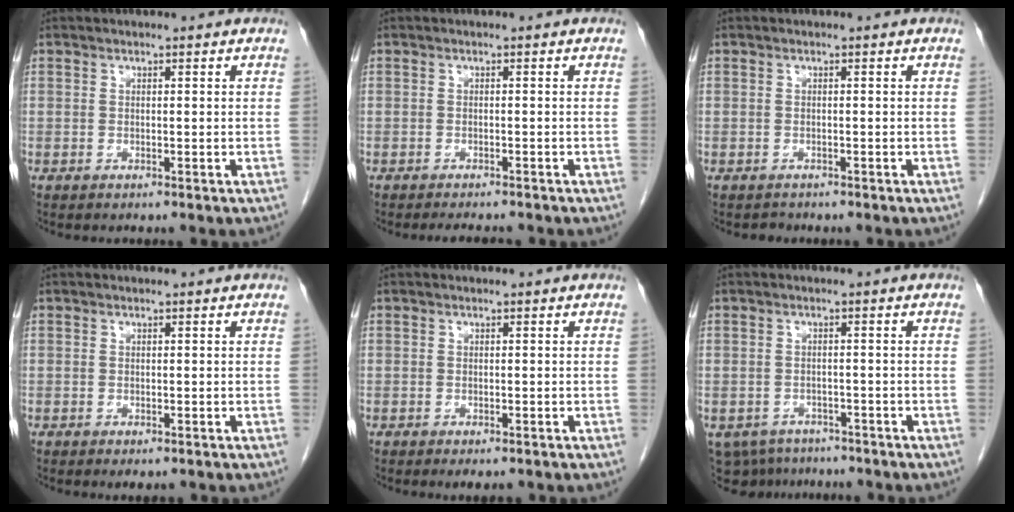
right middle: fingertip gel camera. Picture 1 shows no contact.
{"total": 3.3, "force": [-3.1, 0.6, 1.2], "torque": [-0.015, -0.007, -0.040]}
{"total": 0.8, "force": [-0.7, 0.3, -0.1], "torque": [-0.009, -0.003, -0.012]}
{"total": 1.0, "force": [-0.6, 0.4, 0.7], "torque": [-0.010, -0.004, -0.003]}
{"total": 1.6, "force": [-1.1, 0.6, 1.0], "torque": [-0.012, -0.004, -0.008]}
{"total": 6.9, "force": [-5.5, 3.9, 1.1], "torque": [-0.023, -0.004, -0.076]}